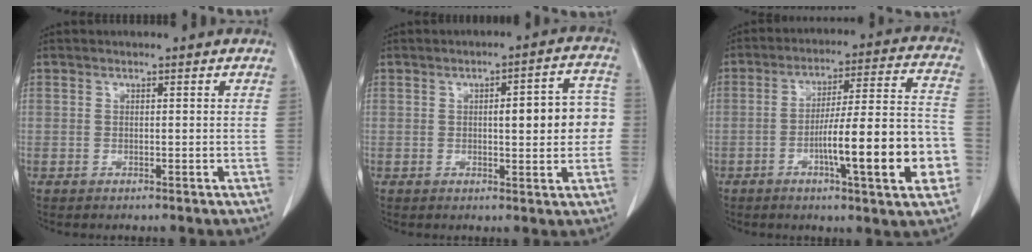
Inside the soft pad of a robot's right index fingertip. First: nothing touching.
{"total": 9.0, "force": [0.2, 2.4, 8.6], "torque": [-0.103, 0.028, 0.003]}
{"total": 16.8, "force": [-5.2, 1.4, 16.0], "torque": [-0.220, 0.016, -0.074]}